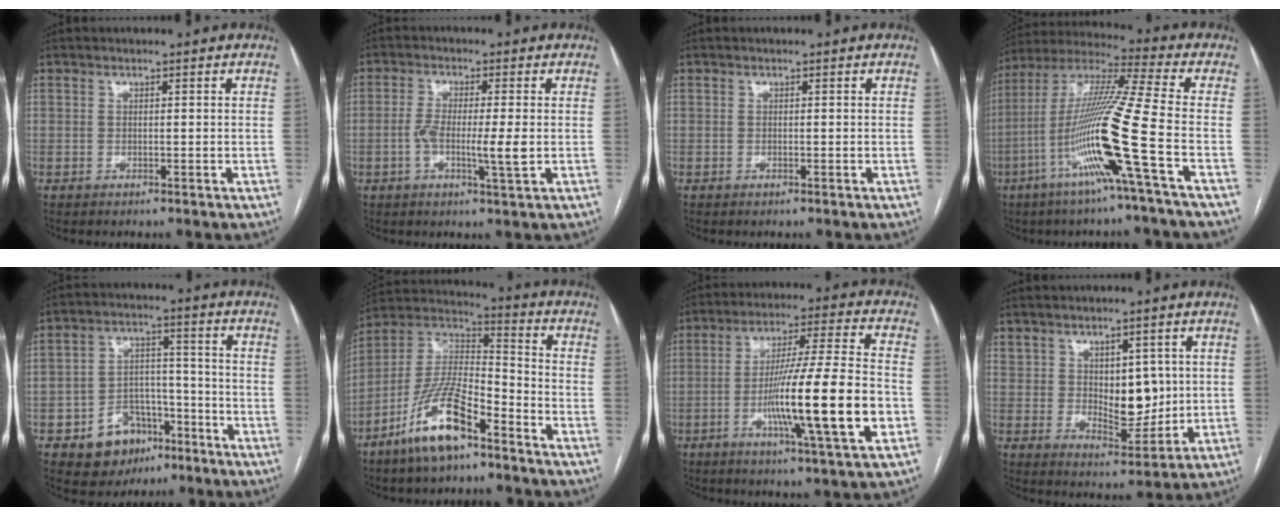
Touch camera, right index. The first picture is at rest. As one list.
[{"total": 5.9, "force": [-1.0, 0.4, 5.8], "torque": [-0.108, -0.007, -0.022]}, {"total": 0.0}, {"total": 17.3, "force": [-6.2, -2.2, 16.0], "torque": [-0.316, -0.013, -0.127]}, {"total": 9.7, "force": [-5.2, 6.9, 4.4], "torque": [-0.070, 0.023, -0.075]}, {"total": 14.3, "force": [-8.7, 3.8, 10.7], "torque": [-0.224, -0.001, -0.163]}, {"total": 17.7, "force": [-4.5, -0.2, 17.2], "torque": [-0.291, -0.010, -0.078]}, {"total": 8.0, "force": [1.5, 4.1, 6.7], "torque": [-0.103, -0.004, 0.041]}]